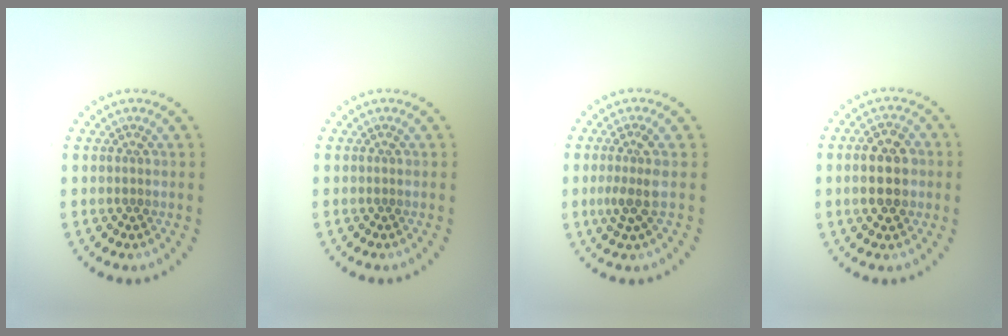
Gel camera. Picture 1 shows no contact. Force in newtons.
{"total": 0.0}
{"total": 2.4, "press": 1.8, "slide": 1.6}
{"total": 4.6, "press": 4.5, "slide": 0.2}